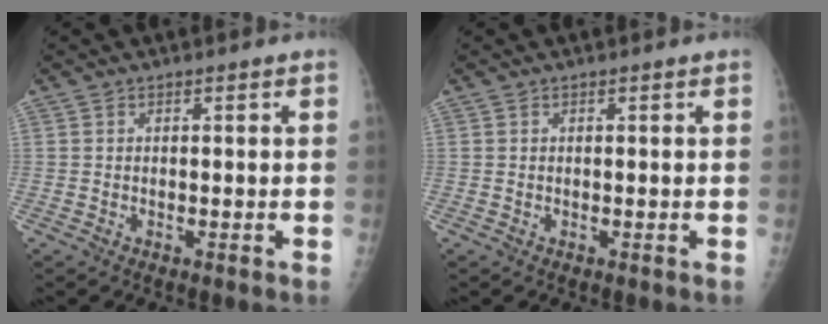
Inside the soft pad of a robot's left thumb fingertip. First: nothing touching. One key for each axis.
{"total": 0.0}